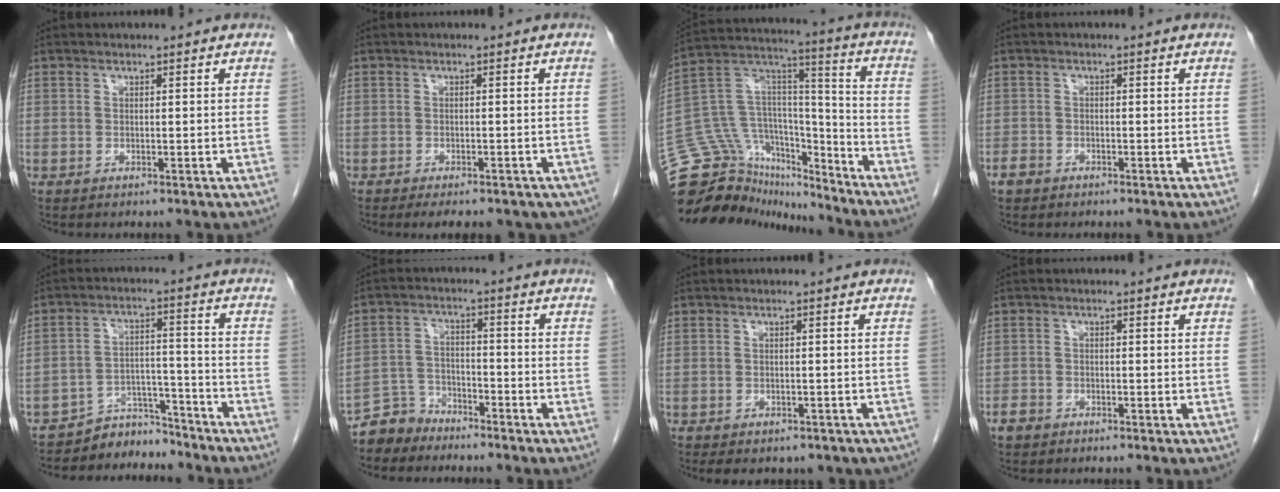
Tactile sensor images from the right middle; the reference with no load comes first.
{"total": 8.6, "force": [-6.5, 3.6, 4.4], "torque": [-0.057, -0.001, -0.073]}
{"total": 21.9, "force": [-19.8, 7.8, 5.2], "torque": [-0.105, 0.067, -0.322]}
{"total": 1.7, "force": [-1.2, 1.0, 0.5], "torque": [-0.013, 0.003, -0.021]}
{"total": 6.6, "force": [-6.4, 1.6, -0.5], "torque": [0.018, 0.028, -0.106]}
{"total": 5.3, "force": [-4.8, 2.2, -0.4], "torque": [0.012, 0.004, -0.096]}
{"total": 8.7, "force": [-6.7, 4.4, 3.4], "torque": [-0.048, 0.007, -0.068]}
{"total": 1.6, "force": [-1.2, 1.0, 0.4], "torque": [-0.012, 0.003, -0.021]}